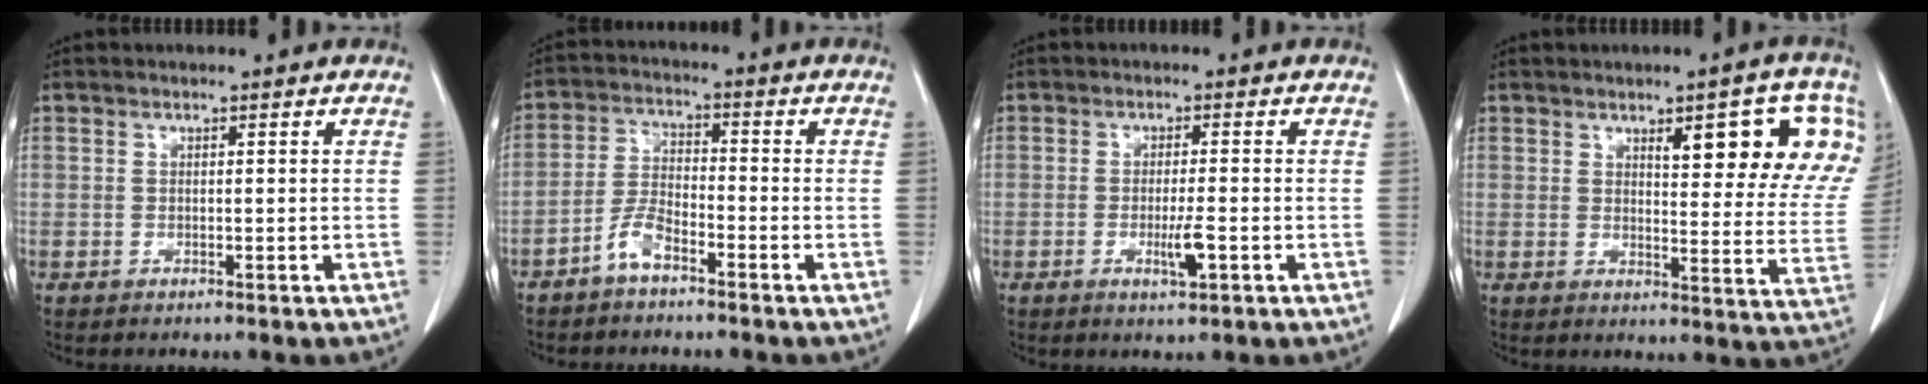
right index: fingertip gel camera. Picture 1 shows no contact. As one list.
[{"total": 4.7, "force": [-3.4, 1.4, 3.0], "torque": [-0.070, 0.006, -0.069]}, {"total": 3.5, "force": [-1.1, 0.3, 3.3], "torque": [-0.059, -0.005, -0.018]}, {"total": 14.3, "force": [6.9, 3.4, 12.0], "torque": [-0.136, -0.010, 0.077]}]